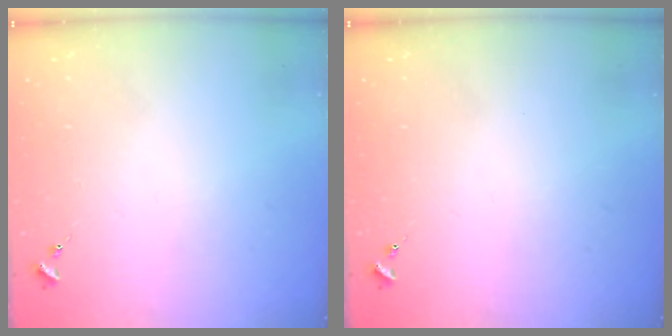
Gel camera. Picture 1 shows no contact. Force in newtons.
{"total": 0.0}